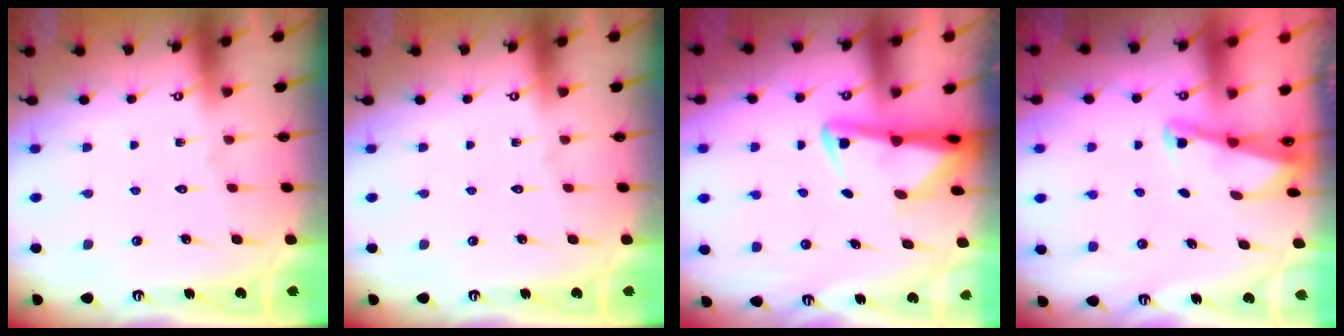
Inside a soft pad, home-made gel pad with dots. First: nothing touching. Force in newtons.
{"total": 0.0}
{"total": 3.3, "press": 3.2, "slide": 0.6}
{"total": 1.9, "press": 1.9, "slide": 0.4}